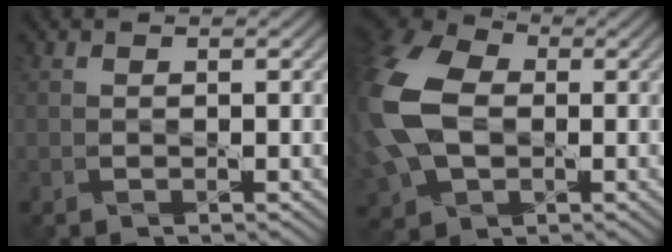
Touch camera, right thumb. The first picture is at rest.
{"total": 16.0, "force": [-0.3, 11.0, 11.6], "torque": [-0.312, -0.014, -0.009]}